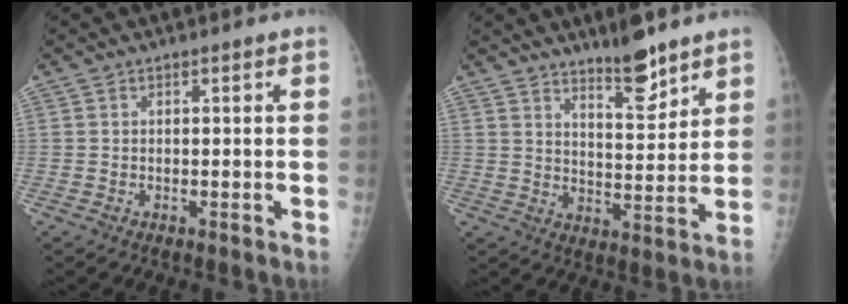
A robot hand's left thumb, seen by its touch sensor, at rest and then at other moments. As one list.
[{"total": 8.3, "force": [6.5, 2.1, 4.8], "torque": [-0.060, -0.057, 0.108]}]